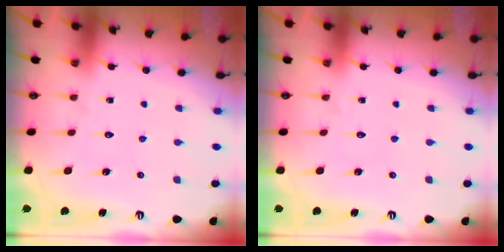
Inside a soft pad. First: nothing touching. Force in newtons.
{"total": 0.0}